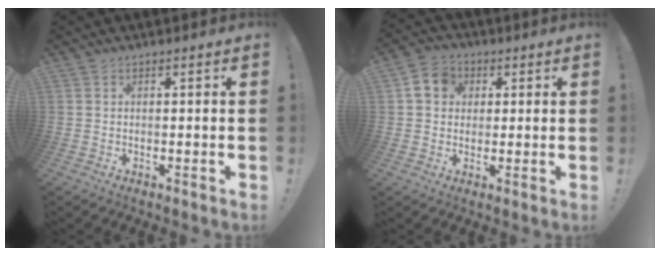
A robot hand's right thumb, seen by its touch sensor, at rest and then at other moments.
{"total": 8.1, "force": [2.3, 6.9, 3.5], "torque": [-0.046, 0.004, 0.046]}